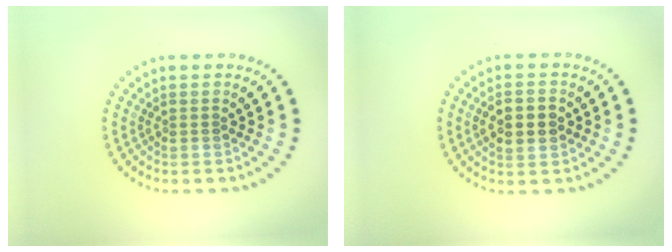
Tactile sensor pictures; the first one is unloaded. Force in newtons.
{"total": 3.9, "press": 3.9, "slide": 0.2}